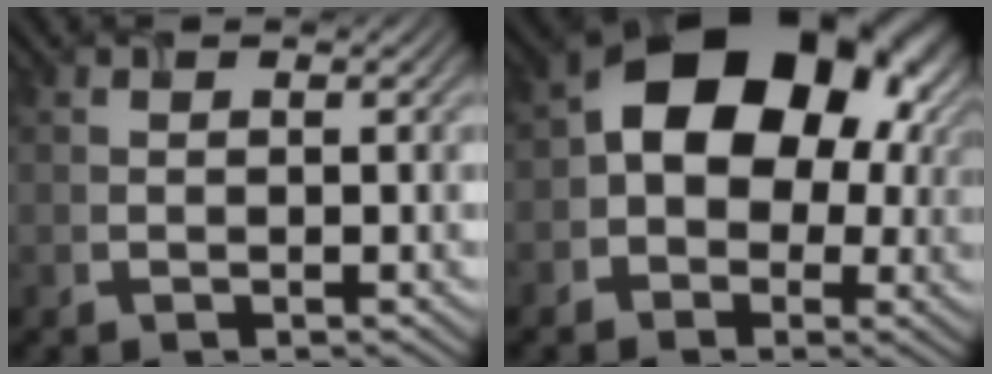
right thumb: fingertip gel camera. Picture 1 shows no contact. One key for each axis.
{"total": 15.1, "fx": 1.5, "fy": 11.4, "fz": 9.8, "tx": -0.102, "ty": 0.018, "tz": 0.001}